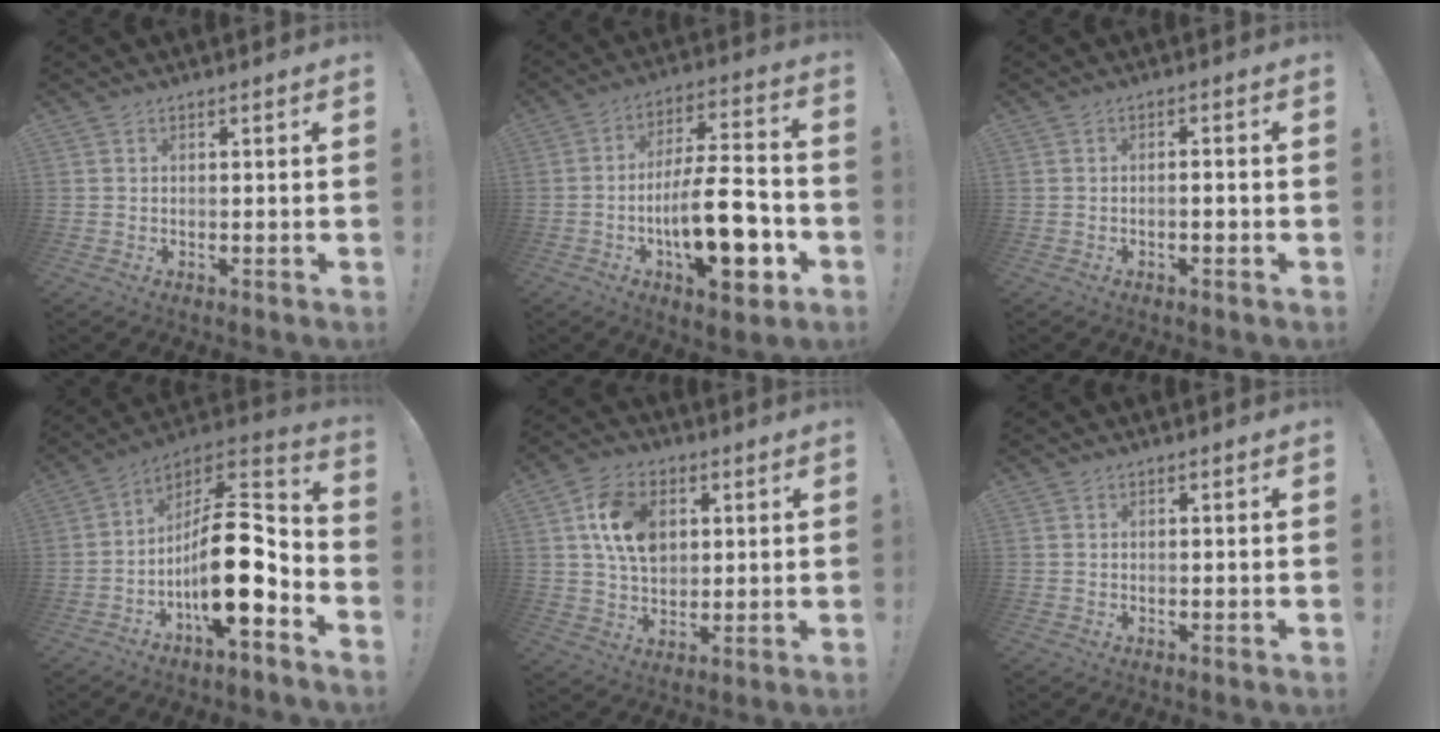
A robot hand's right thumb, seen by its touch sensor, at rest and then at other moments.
{"total": 20.2, "force": [-5.9, 7.2, 17.9], "torque": [-0.290, 0.026, -0.092]}
{"total": 2.1, "force": [-1.1, 0.4, 1.8], "torque": [-0.030, 0.004, -0.020]}
{"total": 19.7, "force": [-4.6, 7.2, 17.7], "torque": [-0.296, 0.014, -0.073]}
{"total": 13.4, "force": [4.1, 9.7, 8.3], "torque": [-0.137, 0.005, 0.081]}
{"total": 0.0}